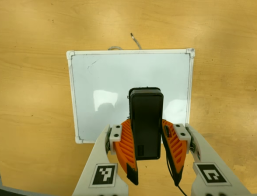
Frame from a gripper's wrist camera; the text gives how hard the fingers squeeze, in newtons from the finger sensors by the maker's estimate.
{"total": 5.3, "left": 4.8, "right": 5.8}